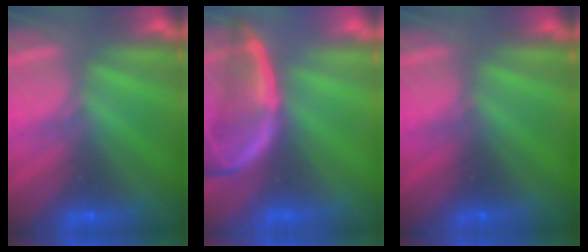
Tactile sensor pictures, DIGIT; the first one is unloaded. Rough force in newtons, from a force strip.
{"total": 2.1}
{"total": 4.5}